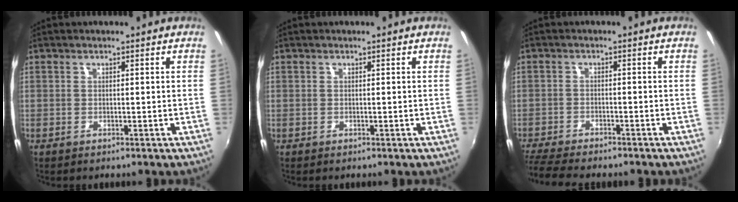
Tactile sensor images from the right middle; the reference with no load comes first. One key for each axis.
{"total": 0.0}
{"total": 8.9, "fx": -8.0, "fy": 1.4, "fz": 3.8, "tx": -0.103, "ty": -0.029, "tz": -0.136}